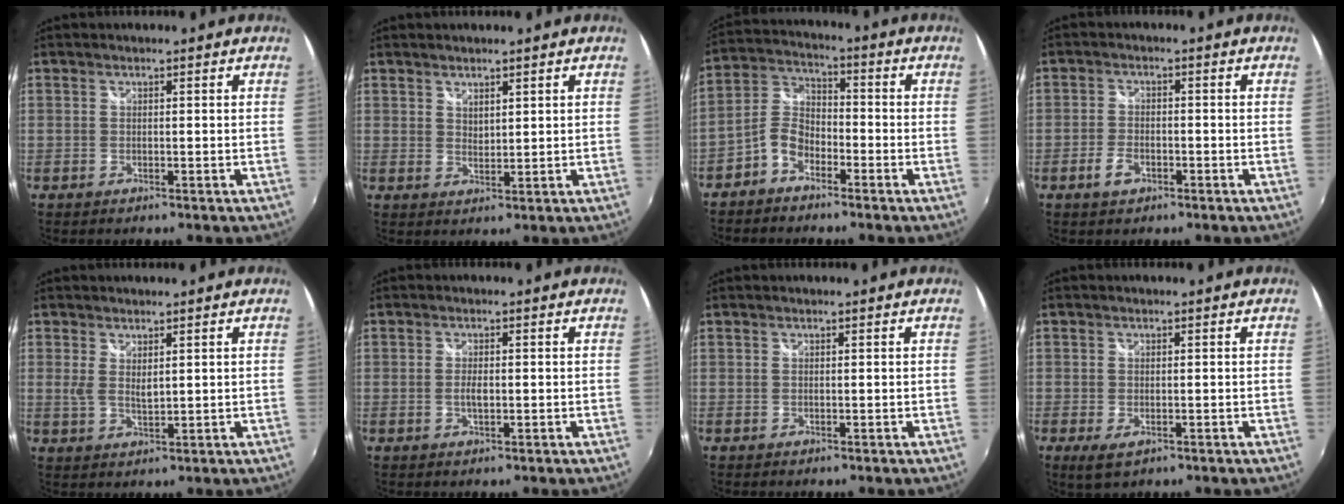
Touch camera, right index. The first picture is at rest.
{"total": 2.2, "force": [1.8, 1.0, 0.8], "torque": [-0.009, -0.001, 0.031]}
{"total": 6.4, "force": [-4.2, 3.7, 3.3], "torque": [-0.077, 0.020, -0.089]}
{"total": 3.7, "force": [-2.0, 2.1, 2.2], "torque": [-0.055, 0.000, -0.040]}
{"total": 2.9, "force": [1.2, 1.1, 2.4], "torque": [-0.043, -0.006, 0.022]}
{"total": 1.9, "force": [-0.3, 0.8, 1.7], "torque": [-0.032, -0.002, -0.005]}
{"total": 0.0}
{"total": 3.4, "force": [-1.6, 1.7, 2.5], "torque": [-0.052, -0.011, -0.025]}